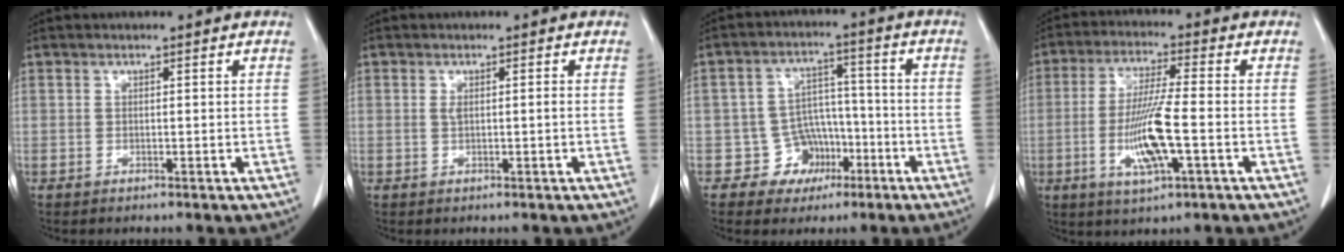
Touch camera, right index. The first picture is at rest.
{"total": 0.7, "force": [0.0, -0.1, 0.7], "torque": [-0.015, 0.001, 0.002]}
{"total": 6.7, "force": [-2.9, 6.0, 0.6], "torque": [0.011, 0.019, -0.036]}
{"total": 10.1, "force": [-2.4, 0.8, 9.7], "torque": [-0.194, -0.008, -0.046]}